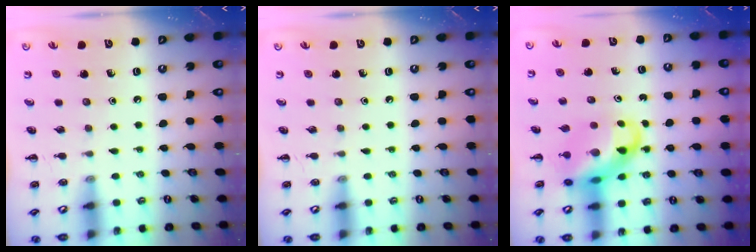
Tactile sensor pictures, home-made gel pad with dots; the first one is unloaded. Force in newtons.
{"total": 0.0}
{"total": 11.6, "press": 11.2, "slide": 2.9}